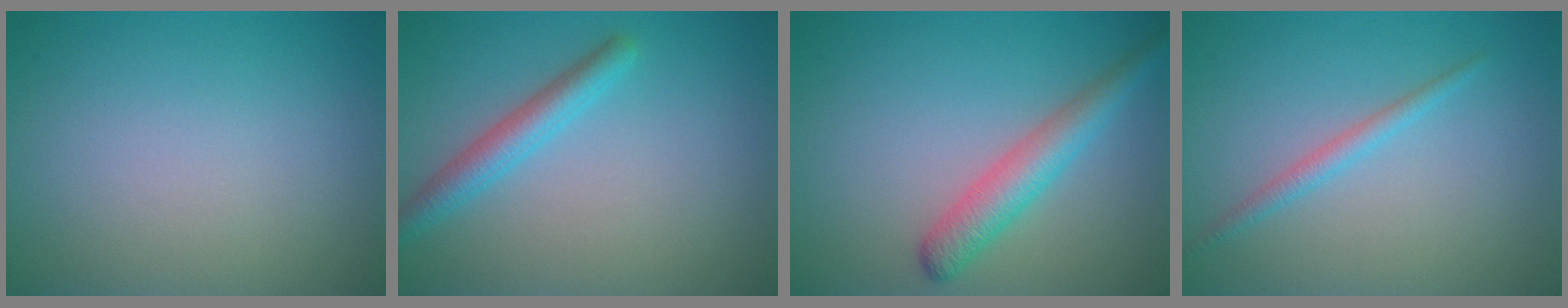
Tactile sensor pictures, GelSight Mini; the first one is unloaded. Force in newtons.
{"total": 2.8, "press": 2.8, "slide": 0.2}
{"total": 3.6, "press": 3.6, "slide": 0.1}
{"total": 1.5, "press": 1.5, "slide": 0.1}